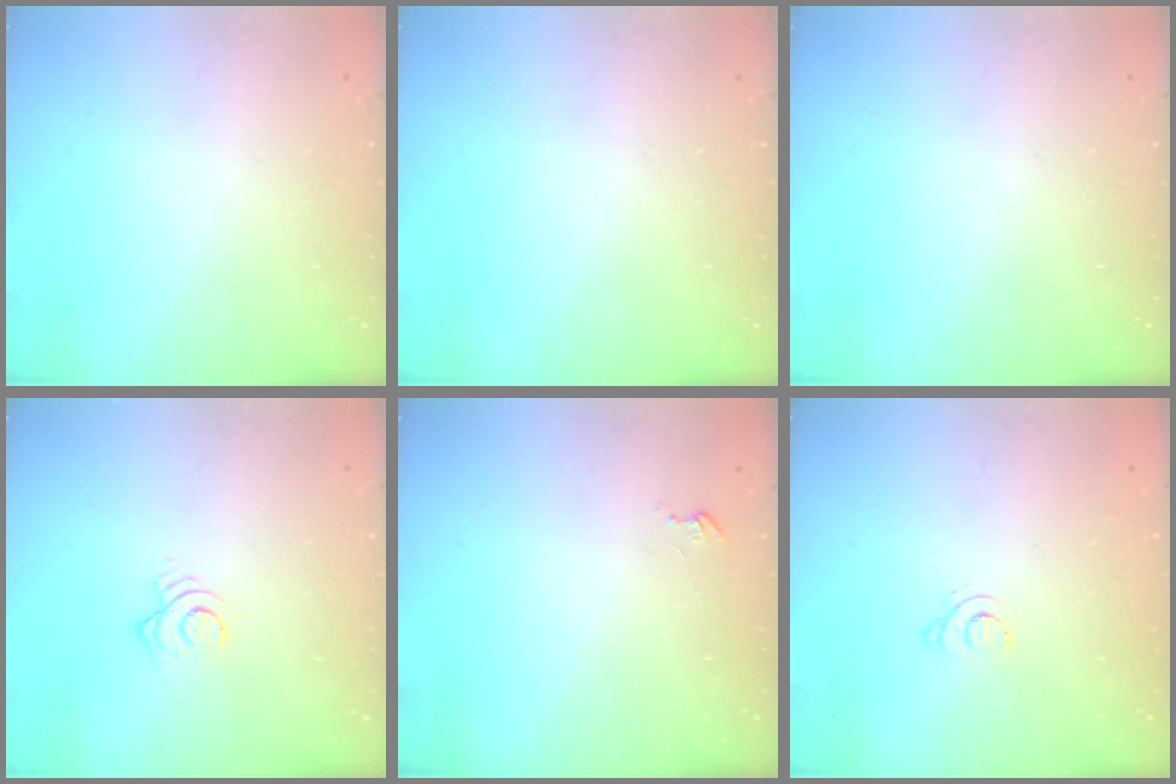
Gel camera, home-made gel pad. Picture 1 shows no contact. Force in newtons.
{"total": 0.0}
{"total": 0.0}
{"total": 3.6, "press": 3.6, "slide": 0.1}
{"total": 2.6, "press": 2.6, "slide": 0.3}
{"total": 3.8, "press": 3.8, "slide": 0.4}